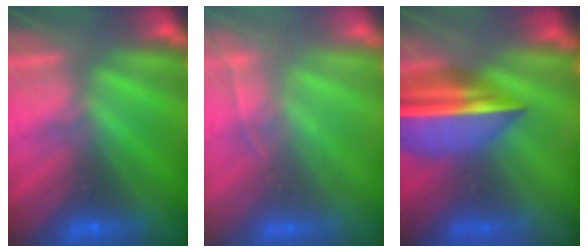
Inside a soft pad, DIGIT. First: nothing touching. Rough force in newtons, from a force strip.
{"total": 1.8}
{"total": 6.1}